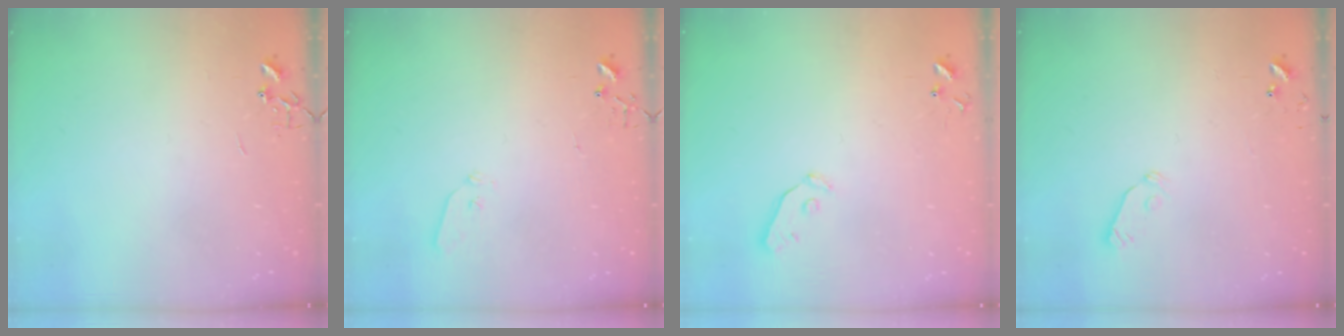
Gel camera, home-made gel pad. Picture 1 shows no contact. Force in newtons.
{"total": 4.4, "press": 4.4, "slide": 0.7}
{"total": 4.7, "press": 4.6, "slide": 0.7}
{"total": 5.9, "press": 5.9, "slide": 0.5}